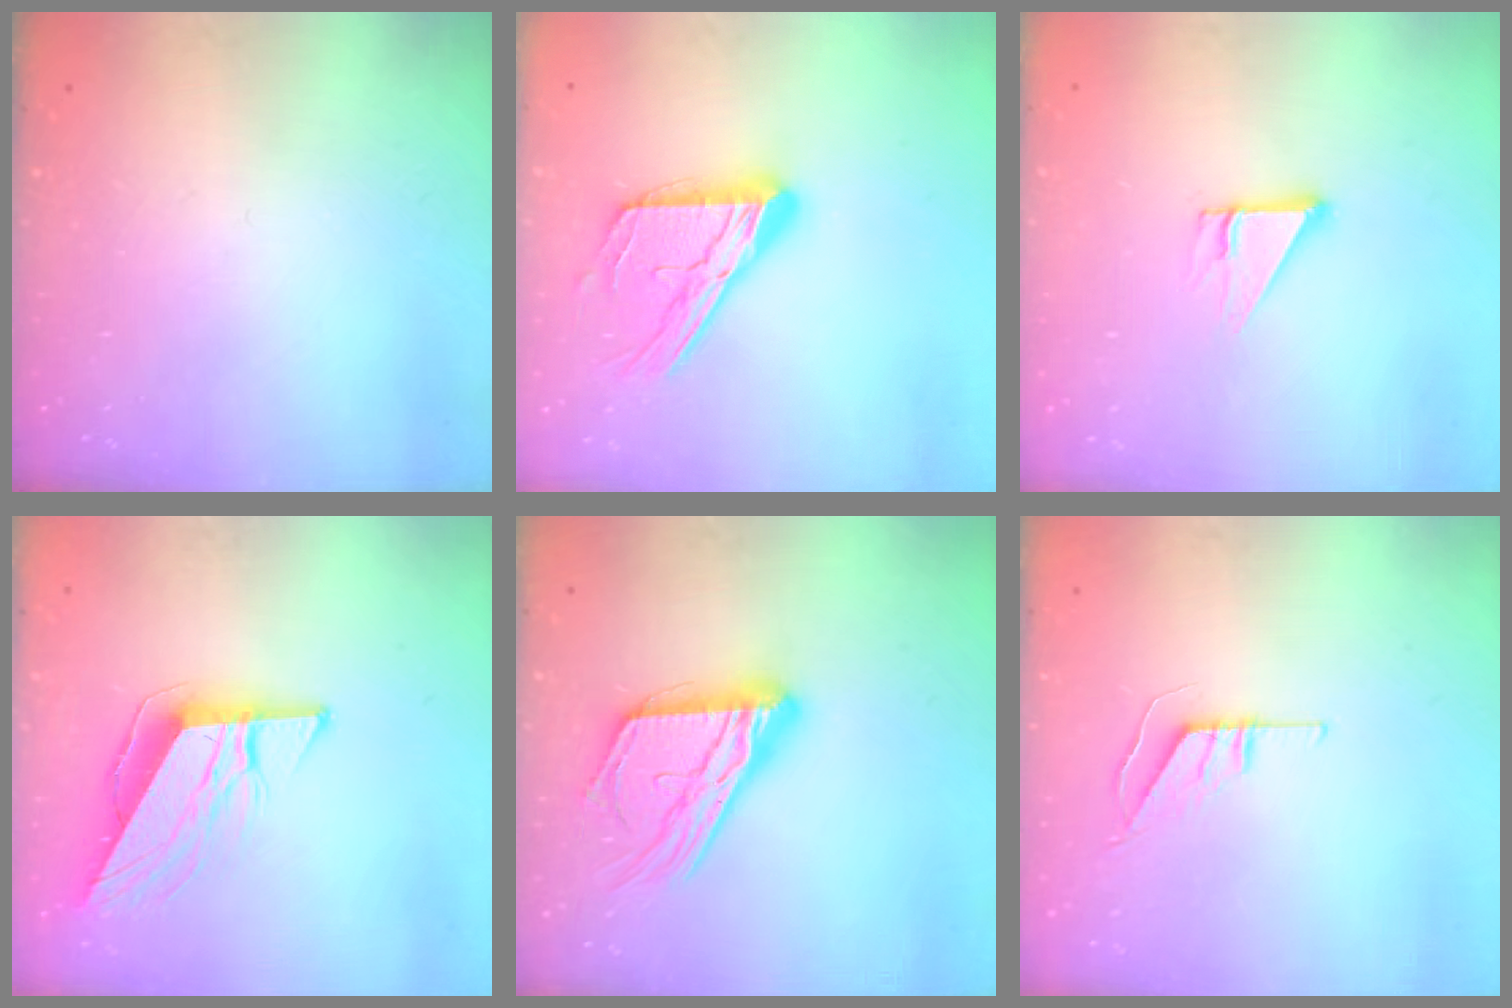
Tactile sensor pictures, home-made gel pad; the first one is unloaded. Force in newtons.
{"total": 17.1, "press": 17.0, "slide": 1.6}
{"total": 3.7, "press": 3.7, "slide": 0.2}
{"total": 9.9, "press": 9.9, "slide": 0.4}
{"total": 17.9, "press": 17.8, "slide": 1.5}
{"total": 5.5, "press": 5.5, "slide": 0.4}